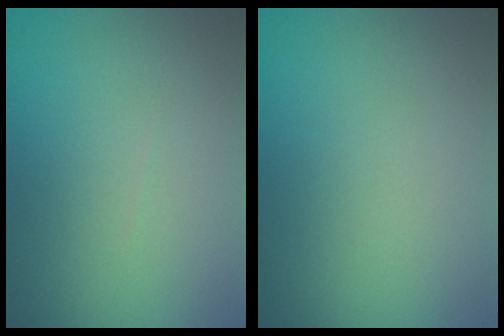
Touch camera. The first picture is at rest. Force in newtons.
{"total": 0.0}